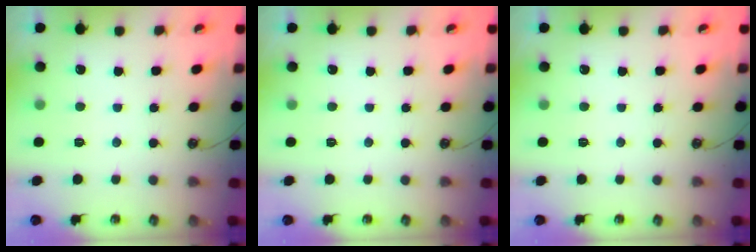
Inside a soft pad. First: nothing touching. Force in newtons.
{"total": 0.0}
{"total": 0.0}